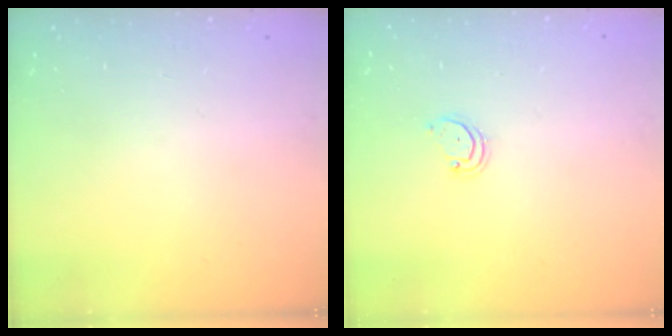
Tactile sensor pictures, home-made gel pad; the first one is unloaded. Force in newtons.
{"total": 2.6, "press": 2.6, "slide": 0.2}